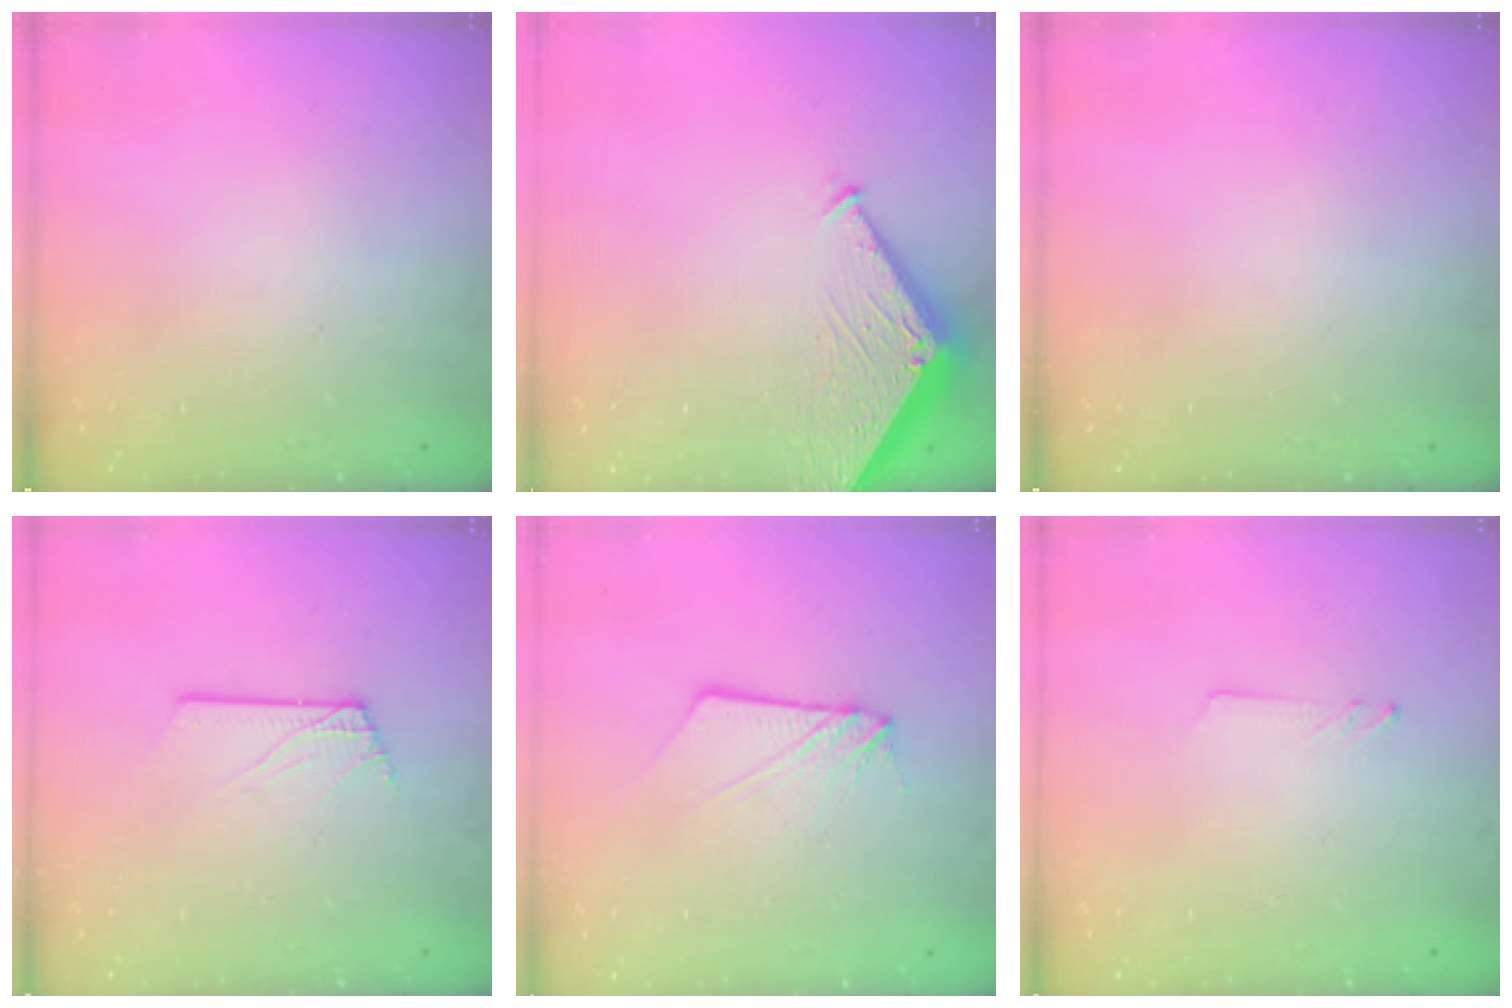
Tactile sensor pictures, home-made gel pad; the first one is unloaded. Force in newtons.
{"total": 5.4, "press": 5.4, "slide": 0.3}
{"total": 0.0}
{"total": 1.0, "press": 1.0, "slide": 0.1}
{"total": 5.2, "press": 5.2, "slide": 0.7}
{"total": 1.6, "press": 1.6, "slide": 0.1}